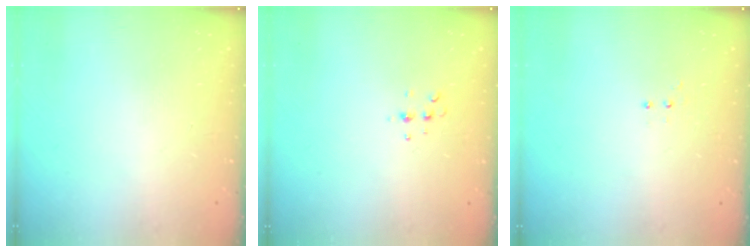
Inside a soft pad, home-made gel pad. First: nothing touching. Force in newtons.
{"total": 4.7, "press": 4.6, "slide": 0.6}
{"total": 3.4, "press": 3.3, "slide": 0.7}